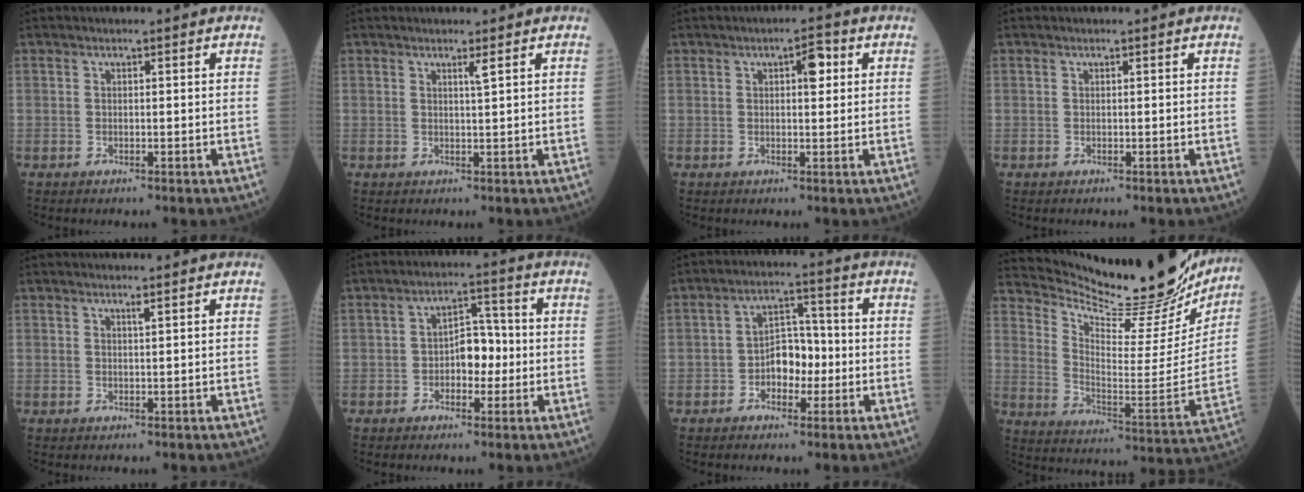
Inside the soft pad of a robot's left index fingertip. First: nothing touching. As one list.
[{"total": 1.1, "force": [0.7, -0.4, 0.8], "torque": [-0.024, -0.008, 0.016]}, {"total": 3.1, "force": [1.1, 1.0, 2.7], "torque": [-0.041, 0.009, 0.014]}, {"total": 0.0}, {"total": 0.7, "force": [0.6, -0.2, 0.4], "torque": [-0.019, -0.005, 0.015]}, {"total": 5.3, "force": [-0.8, 2.9, 4.3], "torque": [-0.065, 0.016, -0.017]}, {"total": 5.8, "force": [-1.4, 3.5, 4.4], "torque": [-0.073, 0.018, -0.029]}, {"total": 24.4, "force": [22.7, 3.7, 8.2], "torque": [-0.138, -0.084, 0.314]}]